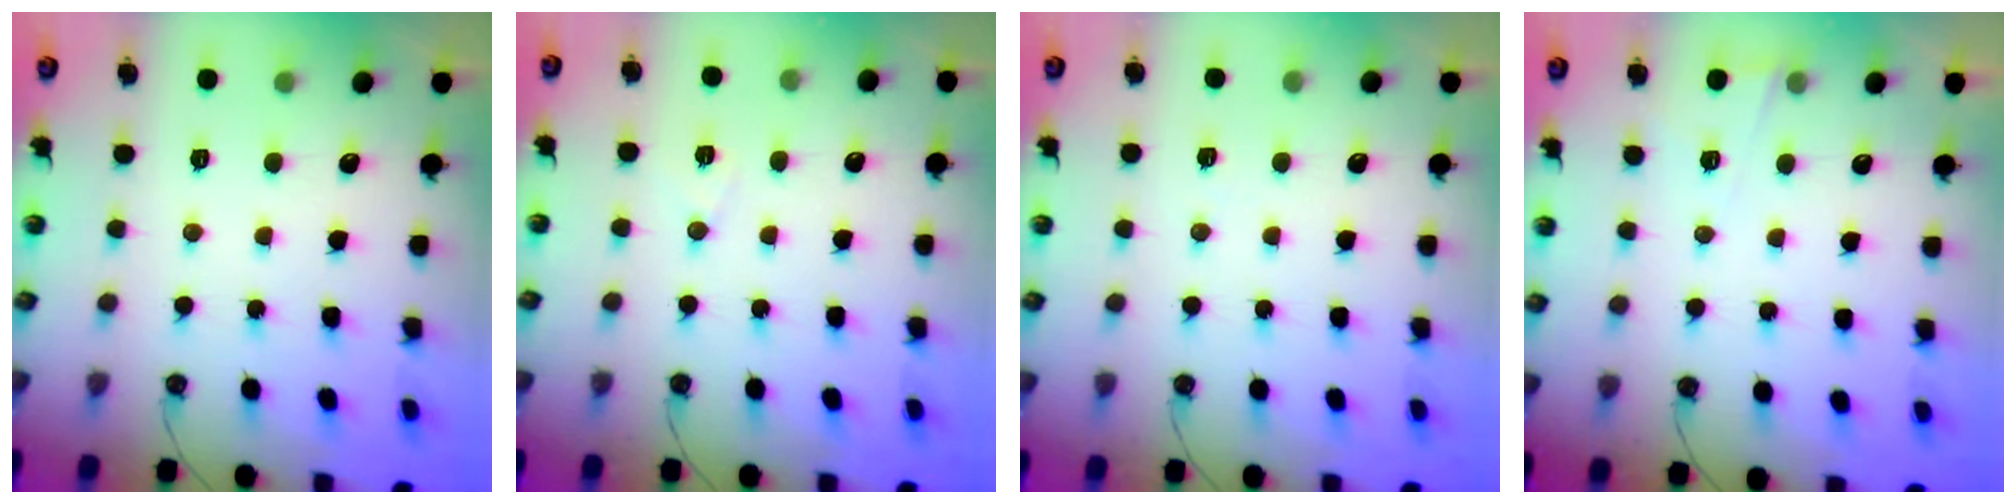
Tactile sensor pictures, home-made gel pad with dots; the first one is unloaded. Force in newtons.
{"total": 5.0, "press": 3.3, "slide": 3.7}
{"total": 4.3, "press": 4.2, "slide": 0.5}
{"total": 3.0, "press": 2.8, "slide": 1.1}